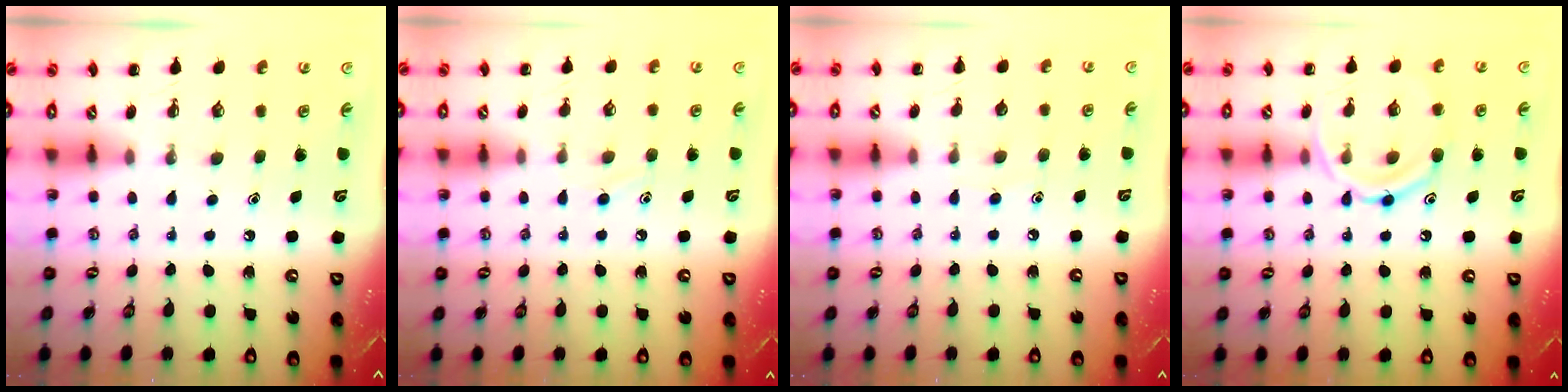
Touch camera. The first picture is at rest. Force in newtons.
{"total": 6.9, "press": 6.5, "slide": 2.5}
{"total": 2.5, "press": 2.3, "slide": 1.0}
{"total": 13.7, "press": 13.6, "slide": 1.1}